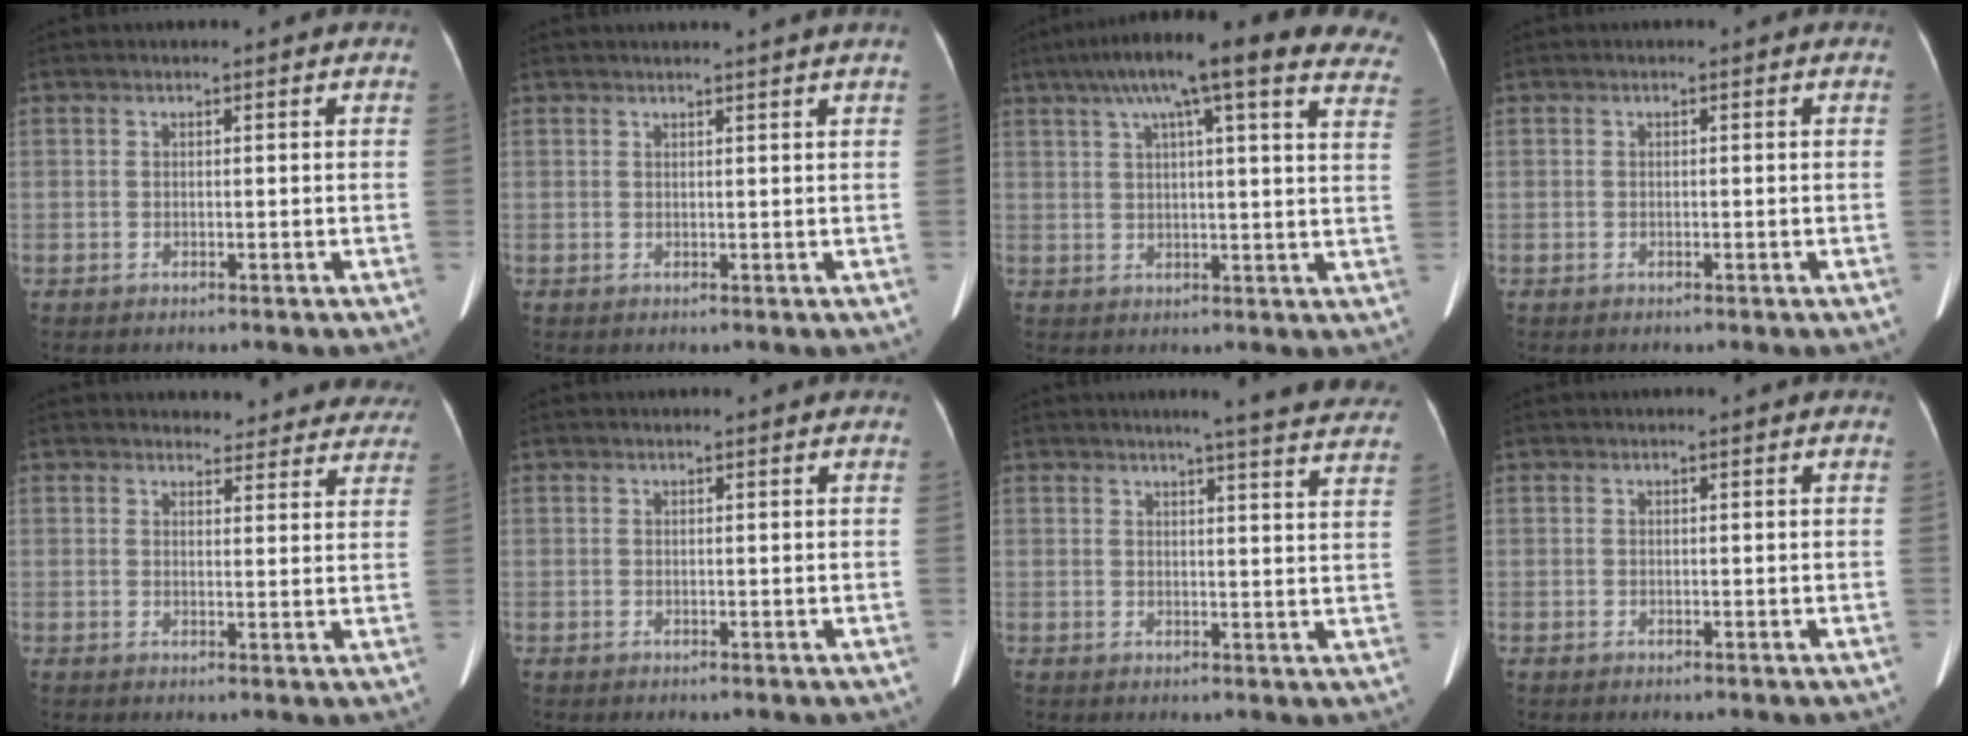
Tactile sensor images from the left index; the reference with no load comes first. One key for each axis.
{"total": 3.7, "fx": 3.3, "fy": -1.0, "fz": 1.4, "tx": -0.018, "ty": 0.008, "tz": 0.034}
{"total": 24.3, "fx": 18.2, "fy": 3.7, "fz": 15.7, "tx": -0.223, "ty": 0.039, "tz": 0.220}
{"total": 0.0}
{"total": 12.8, "fx": 12.0, "fy": 4.1, "fz": 1.2, "tx": 0.029, "ty": -0.017, "tz": 0.112}
{"total": 0.7, "fx": 0.6, "fy": 0.1, "fz": 0.2, "tx": -0.007, "ty": 0.011, "tz": 0.012}
{"total": 14.4, "fx": 13.1, "fy": 0.4, "fz": 6.0, "tx": -0.062, "ty": -0.037, "tz": 0.135}
{"total": 0.0}